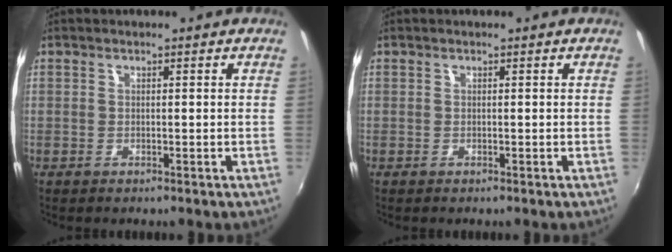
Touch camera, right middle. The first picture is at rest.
{"total": 0.0}